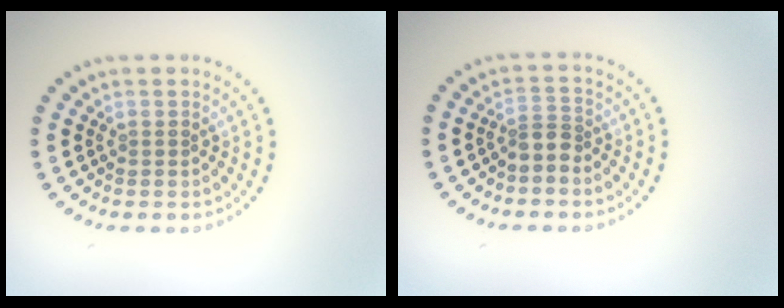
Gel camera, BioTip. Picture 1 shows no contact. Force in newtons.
{"total": 1.9, "press": 1.5, "slide": 1.2}